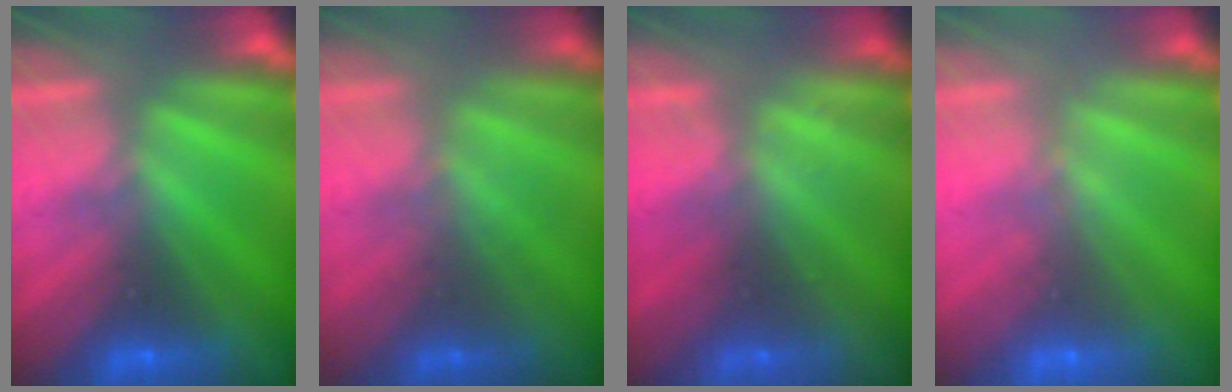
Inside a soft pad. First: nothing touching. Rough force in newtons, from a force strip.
{"total": 1.8}
{"total": 2.3}
{"total": 1.7}